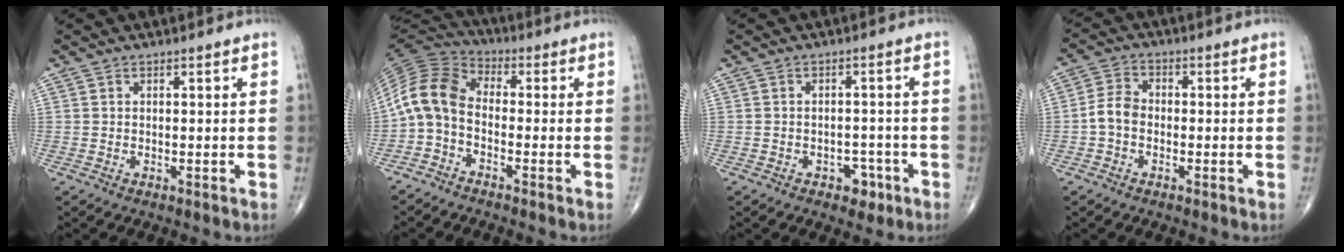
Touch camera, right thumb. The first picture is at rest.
{"total": 10.5, "force": [-2.2, 6.2, 8.1], "torque": [-0.162, 0.045, -0.062]}
{"total": 3.9, "force": [-2.1, 2.6, 2.0], "torque": [-0.007, 0.017, -0.025]}
{"total": 4.6, "force": [-1.2, 3.3, 3.0], "torque": [-0.053, 0.016, -0.033]}